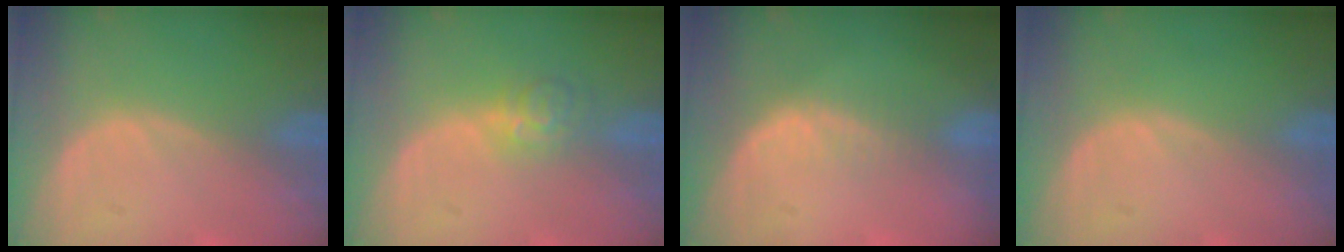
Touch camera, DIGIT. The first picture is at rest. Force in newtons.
{"total": 3.5, "press": 3.5, "slide": 0.2}
{"total": 2.5, "press": 2.0, "slide": 1.6}
{"total": 0.0}